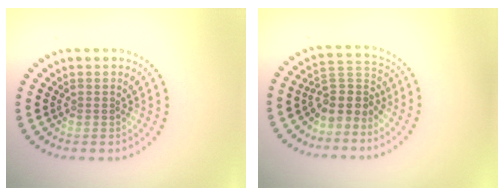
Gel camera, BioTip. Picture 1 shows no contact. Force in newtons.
{"total": 3.4, "press": 2.5, "slide": 2.3}